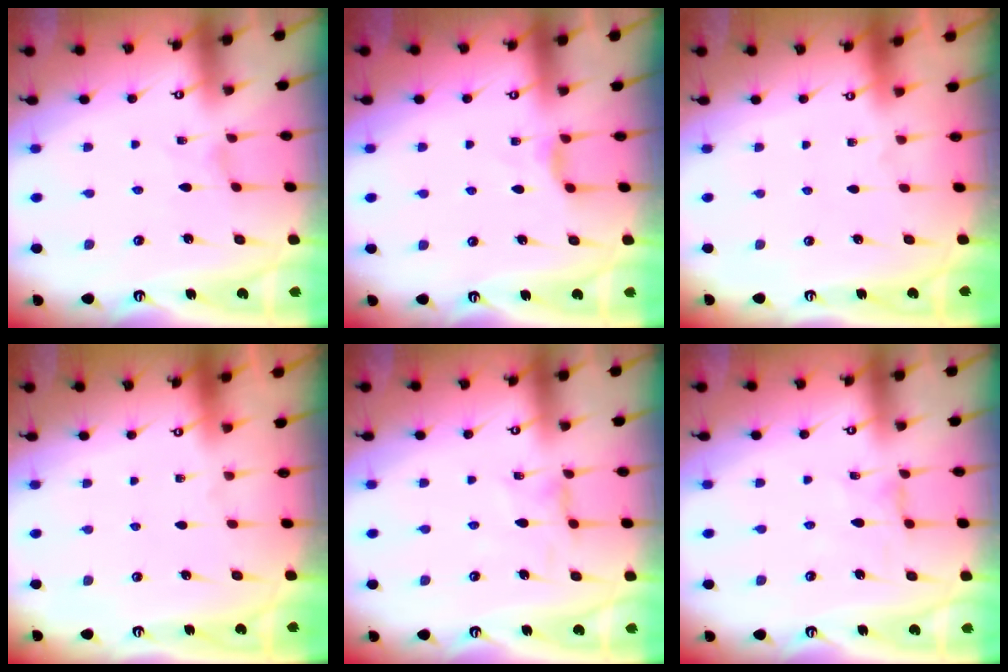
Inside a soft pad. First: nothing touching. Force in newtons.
{"total": 4.6, "press": 4.5, "slide": 0.7}
{"total": 0.0}
{"total": 0.0}
{"total": 1.7, "press": 1.7, "slide": 0.5}
{"total": 1.6, "press": 1.6, "slide": 0.1}